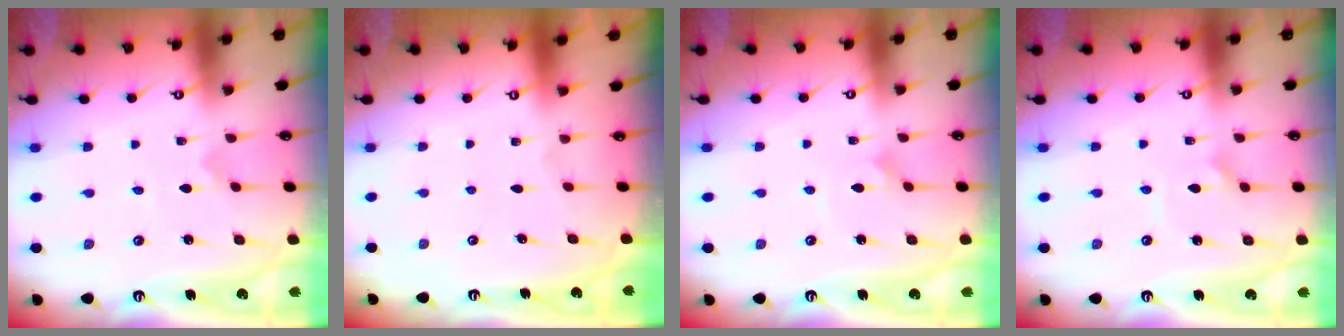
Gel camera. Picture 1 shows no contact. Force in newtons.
{"total": 0.0}
{"total": 1.4, "press": 1.4, "slide": 0.1}
{"total": 1.6, "press": 1.5, "slide": 0.4}